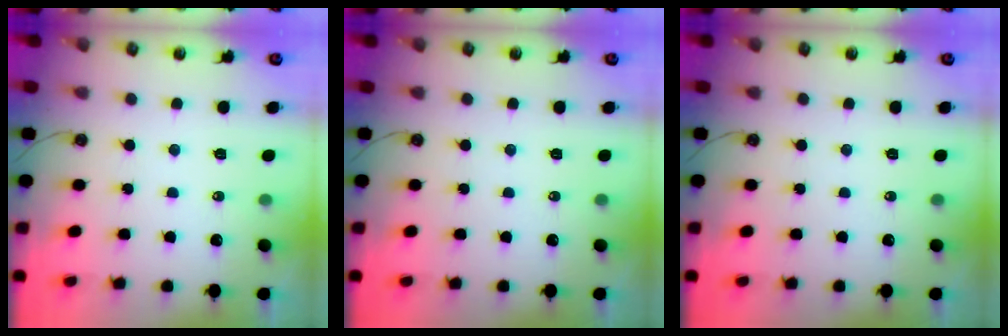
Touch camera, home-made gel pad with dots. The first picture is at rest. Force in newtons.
{"total": 0.0}
{"total": 0.0}